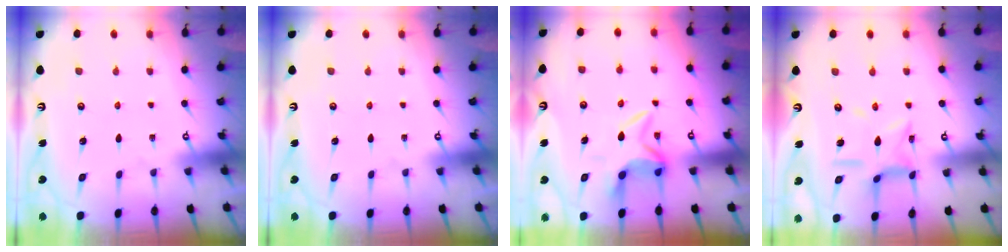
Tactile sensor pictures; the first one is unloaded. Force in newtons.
{"total": 0.0}
{"total": 5.2, "press": 5.1, "slide": 1.0}
{"total": 9.8, "press": 9.8, "slide": 0.8}